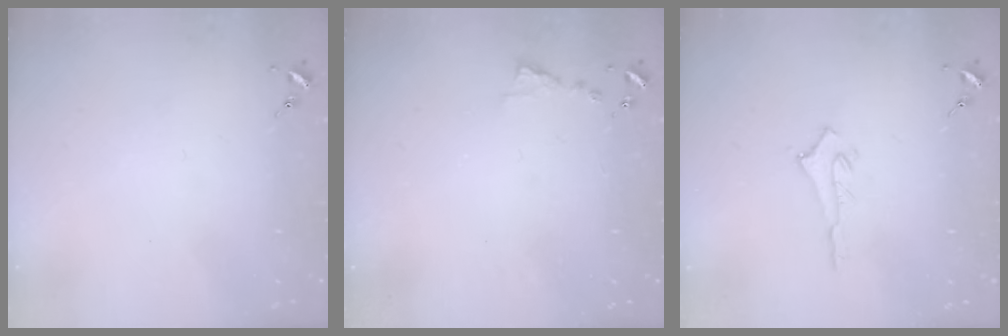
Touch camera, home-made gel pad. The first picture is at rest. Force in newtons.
{"total": 4.5, "press": 4.4, "slide": 0.5}
{"total": 2.6, "press": 2.6, "slide": 0.4}